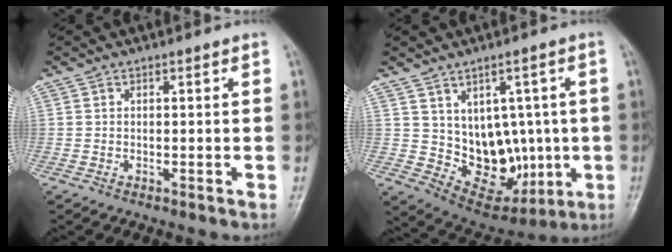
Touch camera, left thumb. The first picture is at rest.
{"total": 12.5, "force": [0.1, 9.2, 8.4], "torque": [-0.071, -0.008, 0.033]}